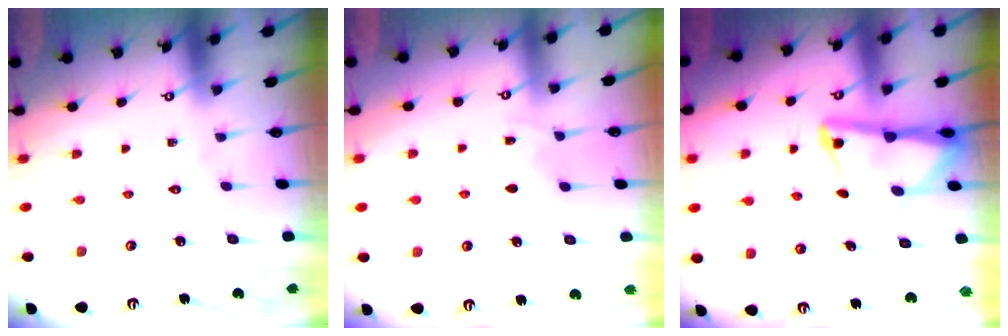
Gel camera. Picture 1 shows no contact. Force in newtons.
{"total": 6.3, "press": 6.3, "slide": 0.6}
{"total": 8.8, "press": 8.7, "slide": 1.1}